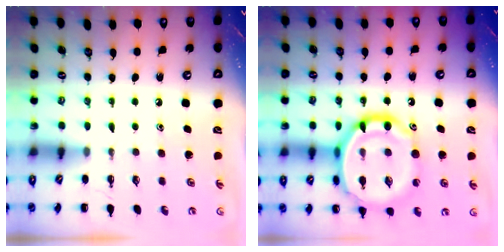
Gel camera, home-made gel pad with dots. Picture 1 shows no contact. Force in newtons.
{"total": 20.0, "press": 19.8, "slide": 2.5}